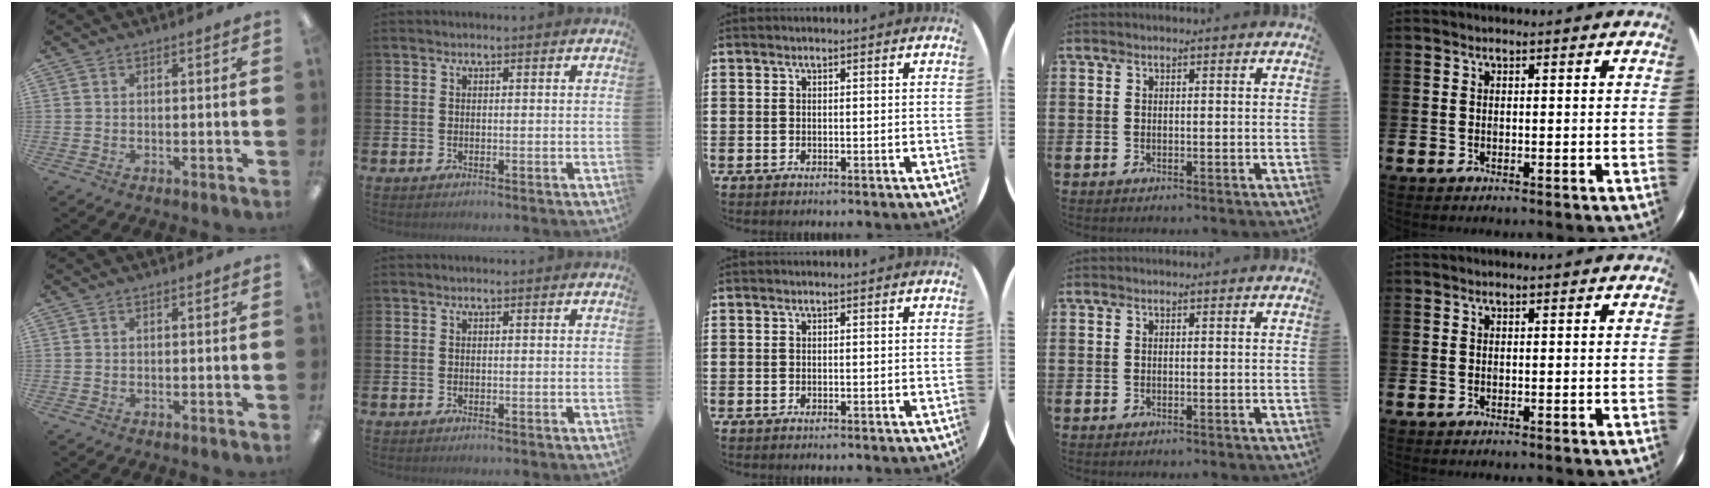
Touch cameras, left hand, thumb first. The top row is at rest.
{}